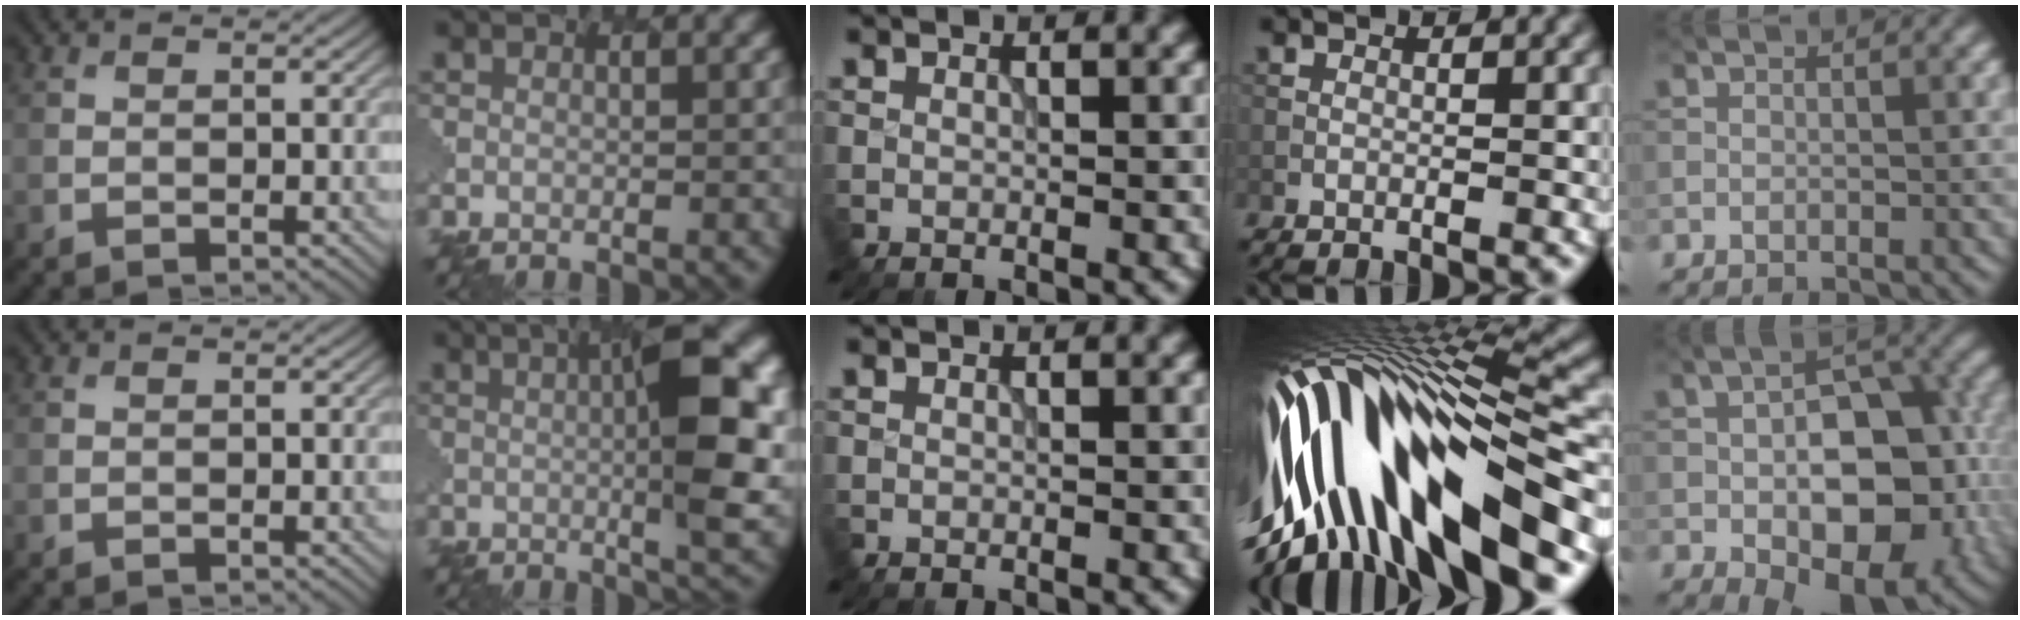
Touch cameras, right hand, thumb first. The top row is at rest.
{"index": {"total": 9.6, "force": [1.5, 1.5, 9.4], "torque": [-0.126, 0.009, 0.012]}, "ring": {"total": 16.4, "force": [-2.9, 6.3, 14.8], "torque": [-0.269, -0.007, -0.025]}, "little": {"total": 12.9, "force": [-2.5, 7.5, 10.2], "torque": [-0.138, -0.015, -0.034]}}